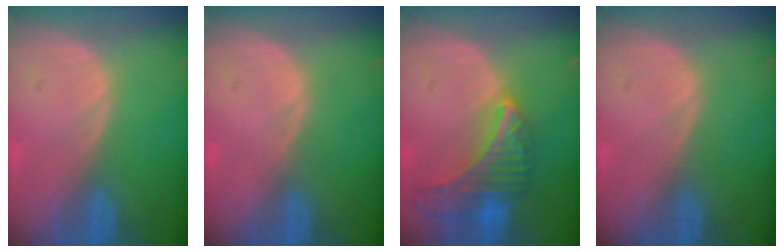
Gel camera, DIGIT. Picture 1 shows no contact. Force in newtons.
{"total": 0.0}
{"total": 9.0, "press": 7.9, "slide": 4.3}
{"total": 0.0}